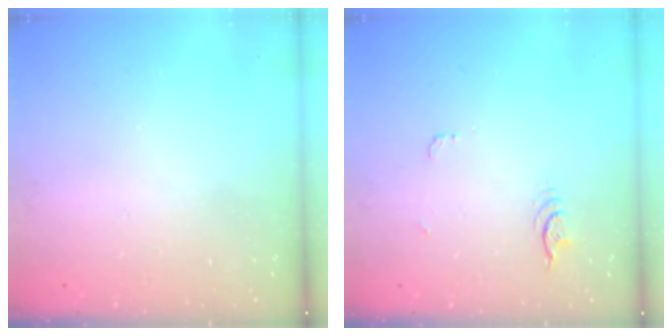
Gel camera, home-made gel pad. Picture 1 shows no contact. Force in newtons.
{"total": 3.8, "press": 3.5, "slide": 1.6}